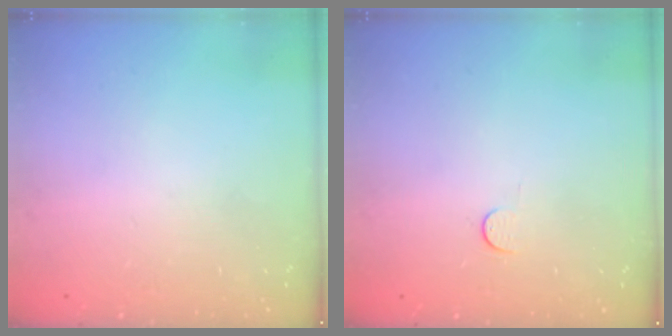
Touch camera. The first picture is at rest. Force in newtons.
{"total": 2.8, "press": 2.8, "slide": 0.4}